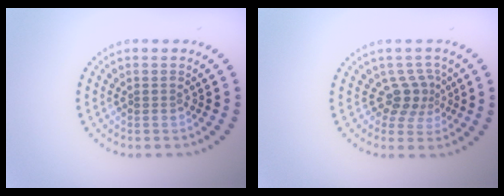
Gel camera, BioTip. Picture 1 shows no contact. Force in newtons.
{"total": 2.4, "press": 1.7, "slide": 1.7}